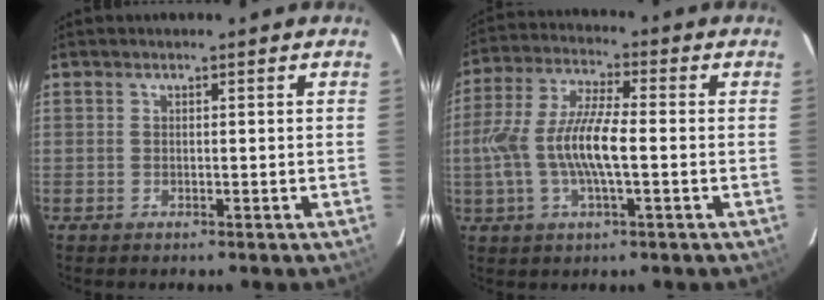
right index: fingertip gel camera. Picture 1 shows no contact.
{"total": 12.1, "force": [-1.8, 3.1, 11.6], "torque": [-0.241, 0.003, -0.036]}